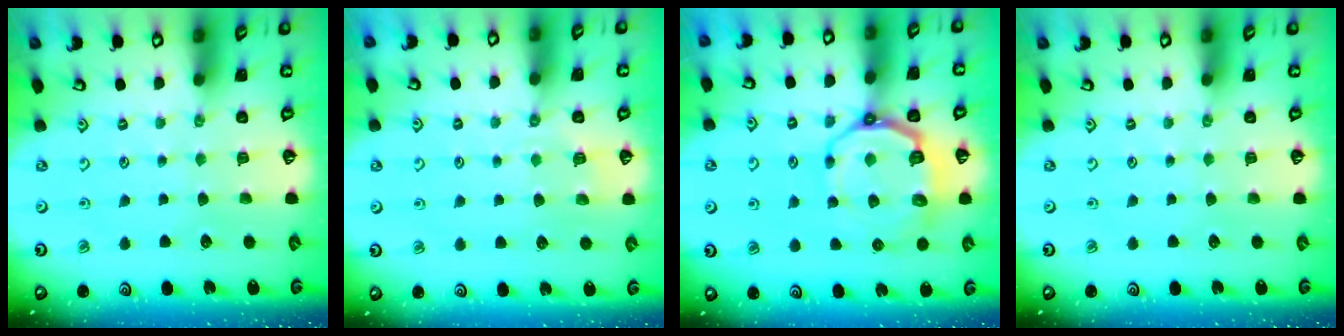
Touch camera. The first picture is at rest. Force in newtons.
{"total": 2.8, "press": 2.5, "slide": 1.3}
{"total": 11.2, "press": 10.3, "slide": 4.2}
{"total": 0.0}